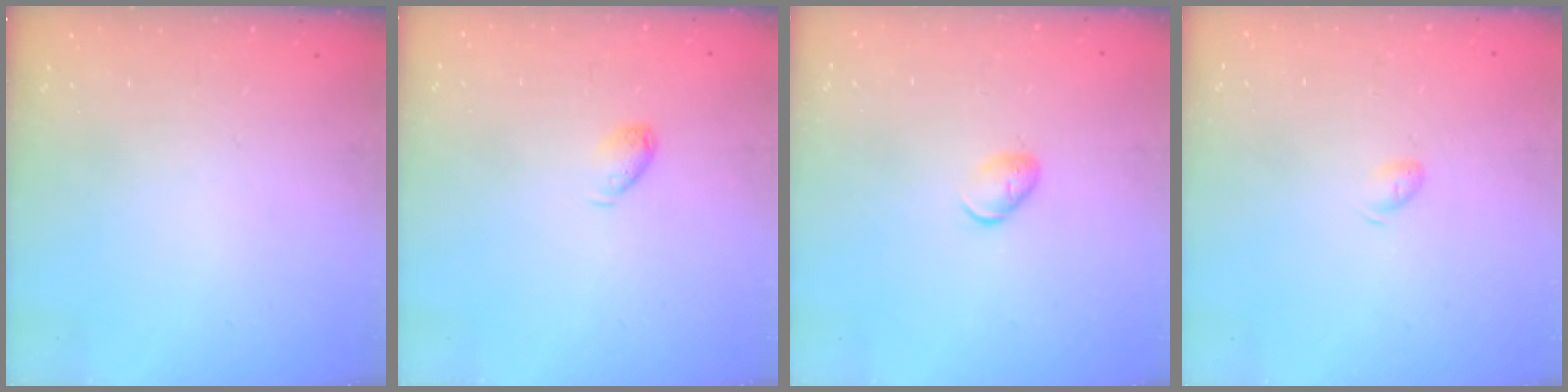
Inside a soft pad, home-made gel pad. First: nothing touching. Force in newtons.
{"total": 4.9, "press": 4.8, "slide": 0.8}
{"total": 6.2, "press": 6.1, "slide": 0.7}
{"total": 3.9, "press": 3.8, "slide": 0.5}